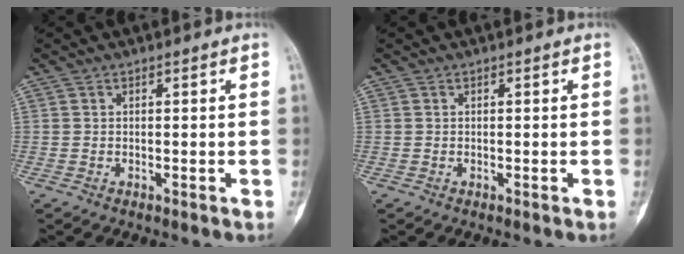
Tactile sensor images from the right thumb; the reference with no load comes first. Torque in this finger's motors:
{"motor_torque": [0.01, 0.00, 0.00, 0.00, 0.00]}